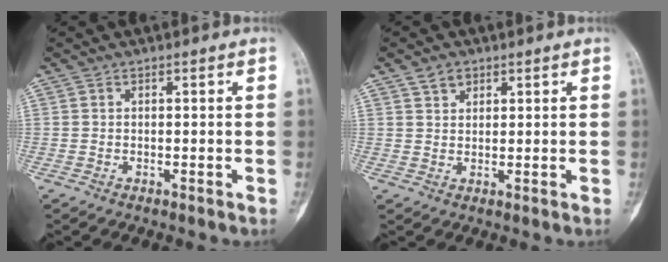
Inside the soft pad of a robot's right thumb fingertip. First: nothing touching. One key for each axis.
{"total": 2.8, "fx": 1.8, "fy": 1.8, "fz": 1.0, "tx": -0.008, "ty": -0.008, "tz": 0.032}